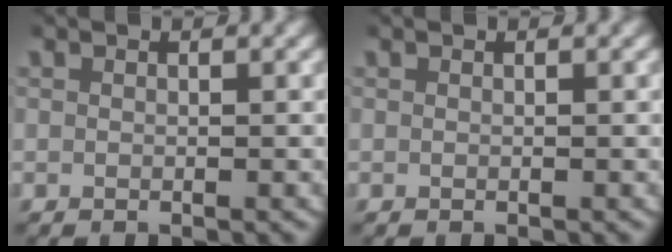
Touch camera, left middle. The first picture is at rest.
{"total": 0.0}